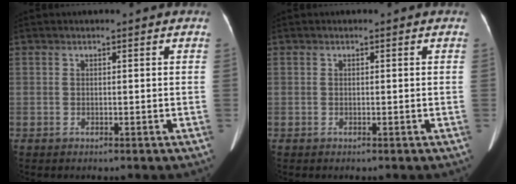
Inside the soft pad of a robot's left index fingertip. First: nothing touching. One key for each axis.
{"total": 0.0}